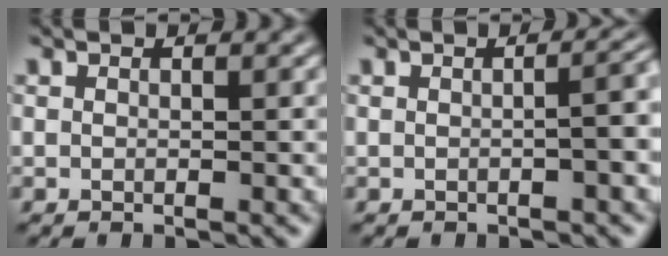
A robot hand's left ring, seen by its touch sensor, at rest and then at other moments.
{"total": 2.7, "force": [-0.2, 1.0, 2.5], "torque": [-0.015, 0.011, -0.001]}